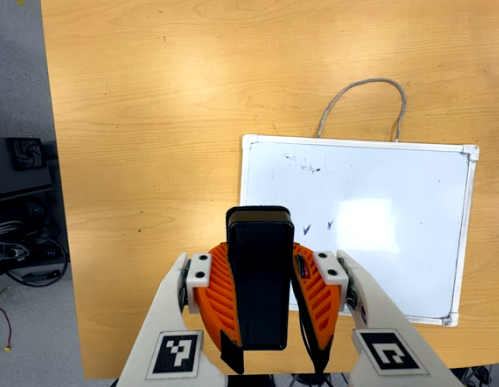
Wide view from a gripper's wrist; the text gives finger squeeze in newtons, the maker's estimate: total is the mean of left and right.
{"total": 9.3, "left": 7.4, "right": 11.1}